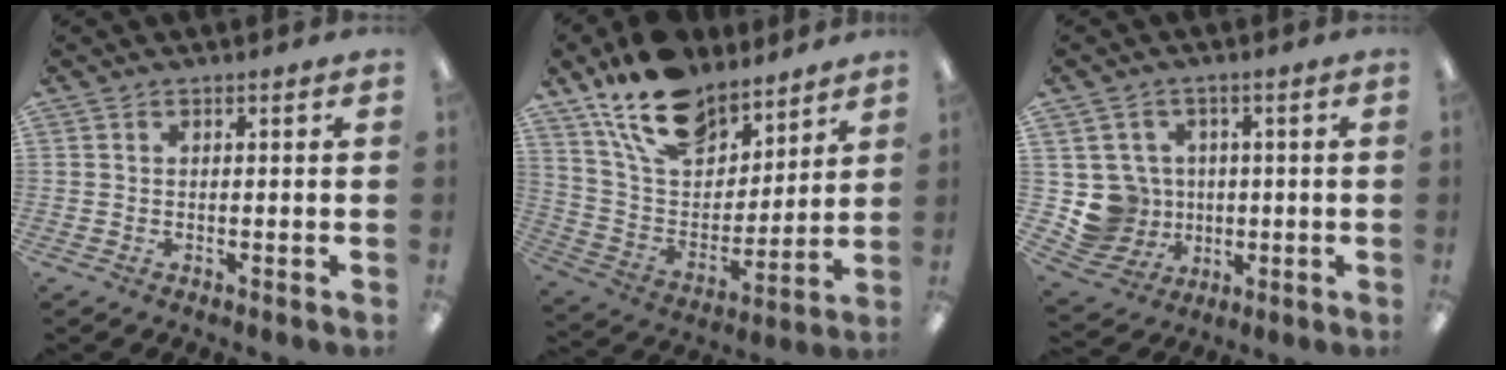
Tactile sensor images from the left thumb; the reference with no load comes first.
{"total": 18.5, "force": [13.6, 9.7, 7.9], "torque": [-0.159, -0.076, 0.250]}
{"total": 8.4, "force": [0.2, 8.3, 1.0], "torque": [-0.053, 0.001, 0.018]}